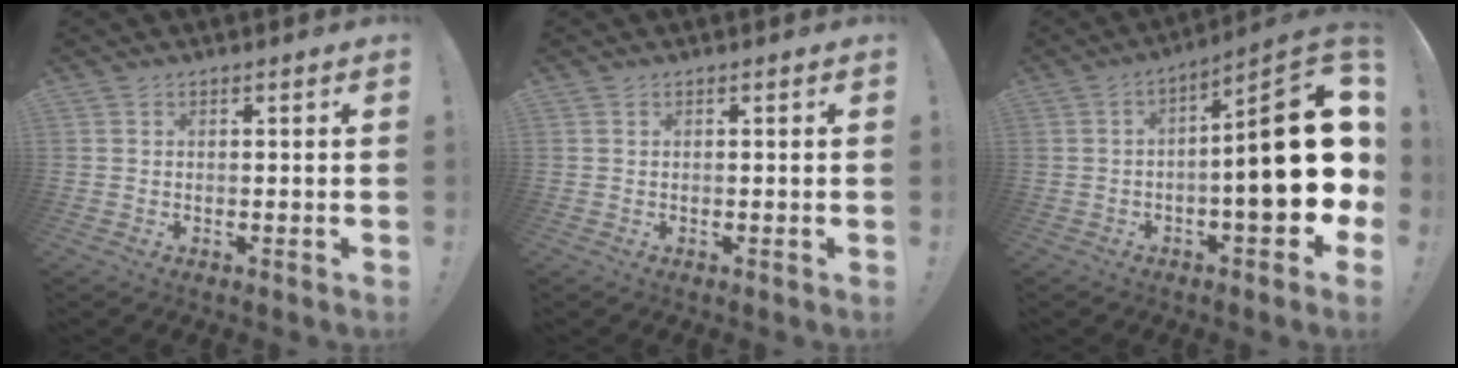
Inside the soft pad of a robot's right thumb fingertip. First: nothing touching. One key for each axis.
{"total": 0.0}
{"total": 22.4, "fx": -0.9, "fy": 6.4, "fz": 21.5, "tx": -0.289, "ty": 0.006, "tz": -0.013}